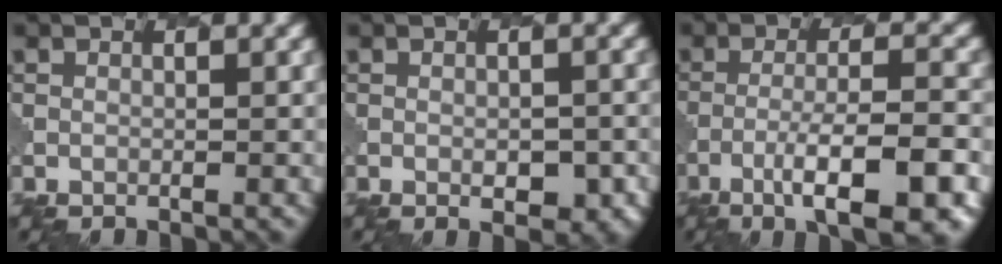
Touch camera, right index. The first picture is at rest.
{"total": 3.0, "force": [-1.0, 1.5, 2.4], "torque": [-0.031, -0.004, -0.005]}
{"total": 8.6, "force": [-4.3, 1.9, 7.2], "torque": [-0.115, 0.003, -0.066]}